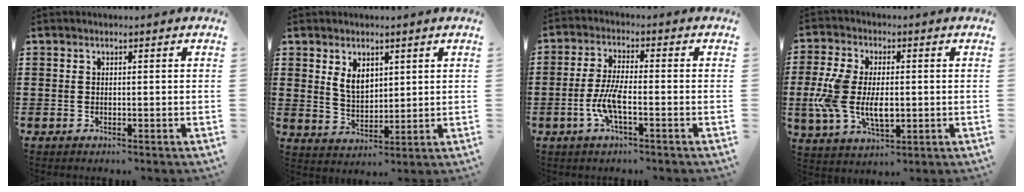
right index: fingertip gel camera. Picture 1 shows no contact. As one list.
[{"total": 4.6, "force": [2.1, 2.9, 2.8], "torque": [-0.057, 0.006, 0.037]}, {"total": 5.8, "force": [-2.1, 1.3, 5.2], "torque": [-0.124, -0.012, -0.046]}, {"total": 9.5, "force": [-0.8, 5.3, 7.8], "torque": [-0.188, -0.002, -0.020]}]